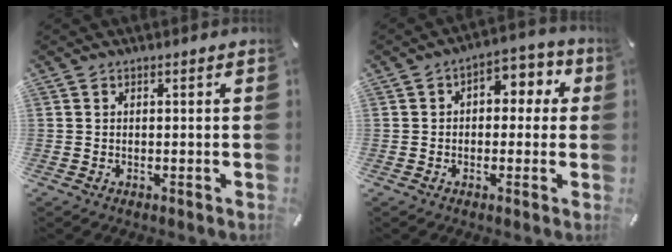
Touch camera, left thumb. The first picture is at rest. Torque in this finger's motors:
{"motor_torque": [0.14, 0.10, 0.07, 0.04, 0.01]}